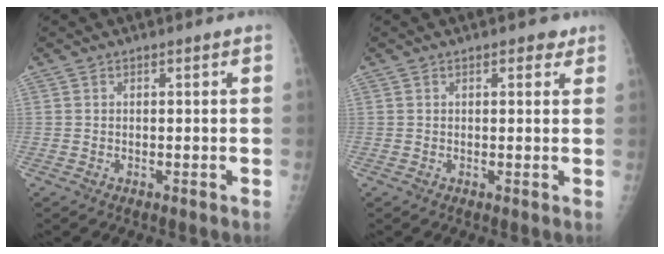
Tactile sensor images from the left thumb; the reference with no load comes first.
{"total": 2.0, "force": [1.1, 1.2, 1.1], "torque": [0.000, -0.002, 0.009]}